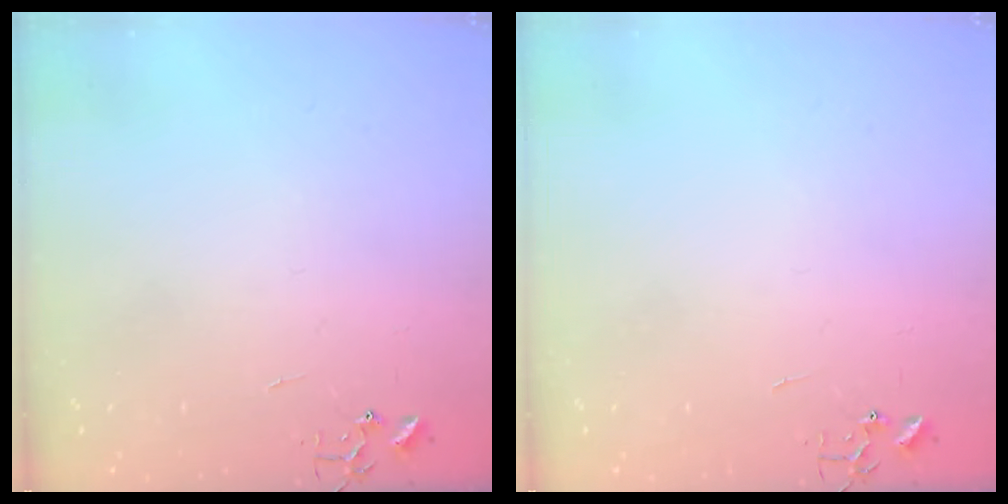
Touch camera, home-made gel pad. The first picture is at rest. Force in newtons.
{"total": 0.0}